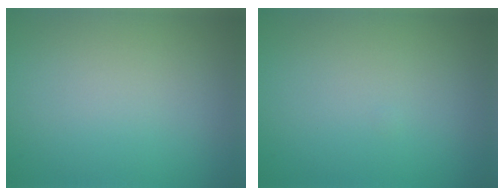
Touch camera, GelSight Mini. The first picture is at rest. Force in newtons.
{"total": 0.0}